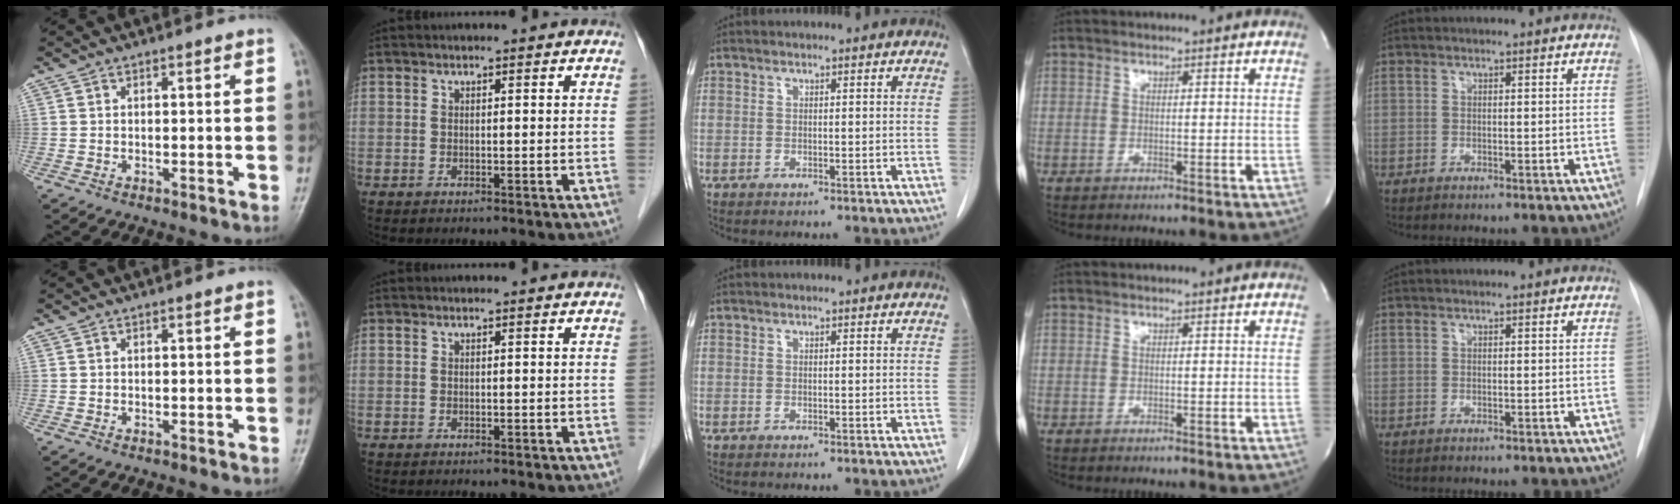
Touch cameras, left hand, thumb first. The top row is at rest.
{}